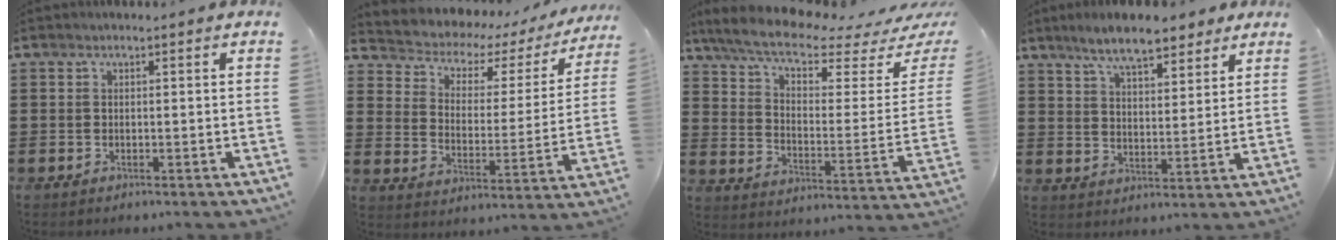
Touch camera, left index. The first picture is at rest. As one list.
[{"total": 3.6, "force": [2.8, 2.0, 1.1], "torque": [-0.045, -0.028, 0.037]}, {"total": 8.5, "force": [6.6, 1.8, 4.9], "torque": [-0.116, -0.046, 0.113]}, {"total": 7.4, "force": [6.3, 1.7, 3.5], "torque": [-0.088, -0.008, 0.116]}]